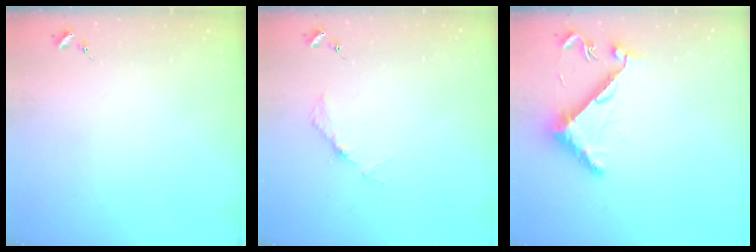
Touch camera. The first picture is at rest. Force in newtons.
{"total": 3.6, "press": 3.6, "slide": 0.5}
{"total": 8.6, "press": 8.6, "slide": 0.7}